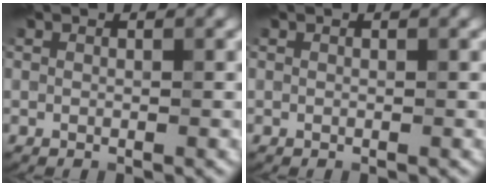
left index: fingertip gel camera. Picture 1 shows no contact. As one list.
[{"total": 0.0}]